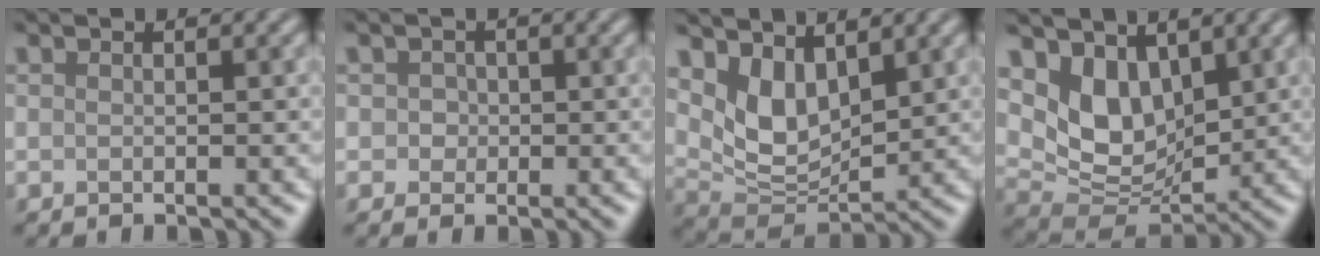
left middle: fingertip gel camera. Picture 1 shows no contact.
{"total": 1.5, "force": [0.3, 1.4, 0.5], "torque": [0.003, 0.004, 0.000]}
{"total": 5.1, "force": [2.5, 3.0, 3.3], "torque": [-0.073, -0.017, 0.049]}
{"total": 5.9, "force": [2.7, 3.9, 3.5], "torque": [-0.074, -0.019, 0.047]}